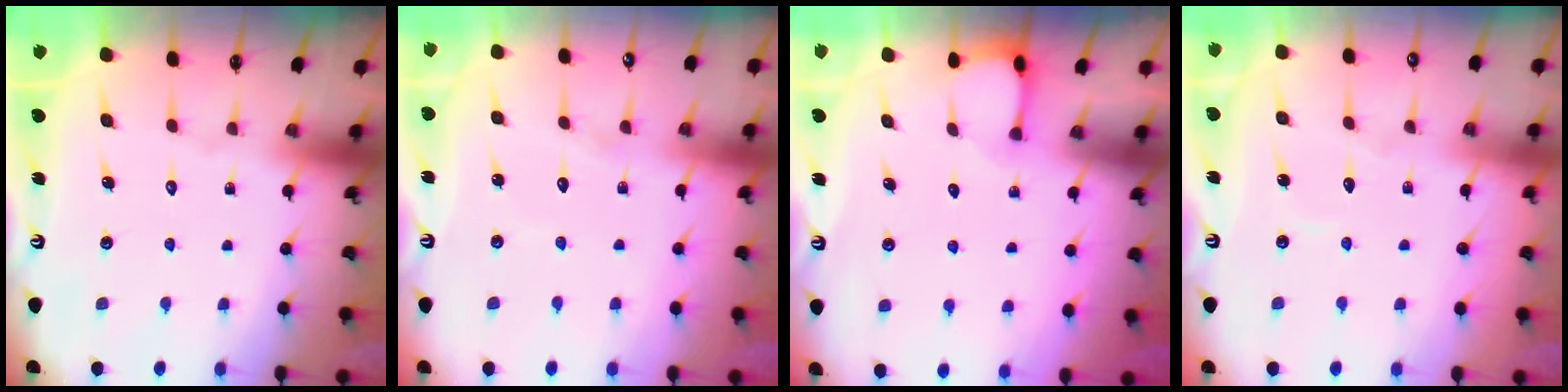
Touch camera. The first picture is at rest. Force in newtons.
{"total": 3.4, "press": 3.4, "slide": 0.3}
{"total": 1.9, "press": 1.9, "slide": 0.2}
{"total": 3.4, "press": 3.4, "slide": 0.4}